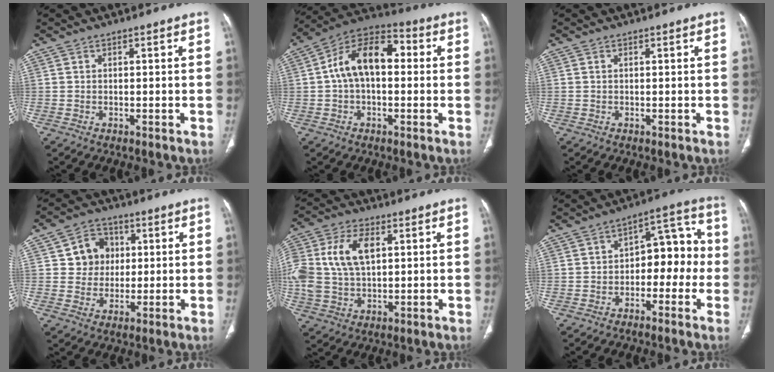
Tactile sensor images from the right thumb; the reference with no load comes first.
{"total": 13.8, "force": [1.2, 8.2, 11.0], "torque": [-0.175, 0.042, 0.006]}
{"total": 0.0}
{"total": 8.1, "force": [1.8, 7.3, 2.9], "torque": [-0.005, 0.002, 0.027]}
{"total": 15.4, "force": [3.3, 9.6, 11.7], "torque": [-0.263, 0.006, 0.063]}
{"total": 10.5, "force": [-1.6, 6.5, 8.1], "torque": [-0.064, 0.050, -0.034]}